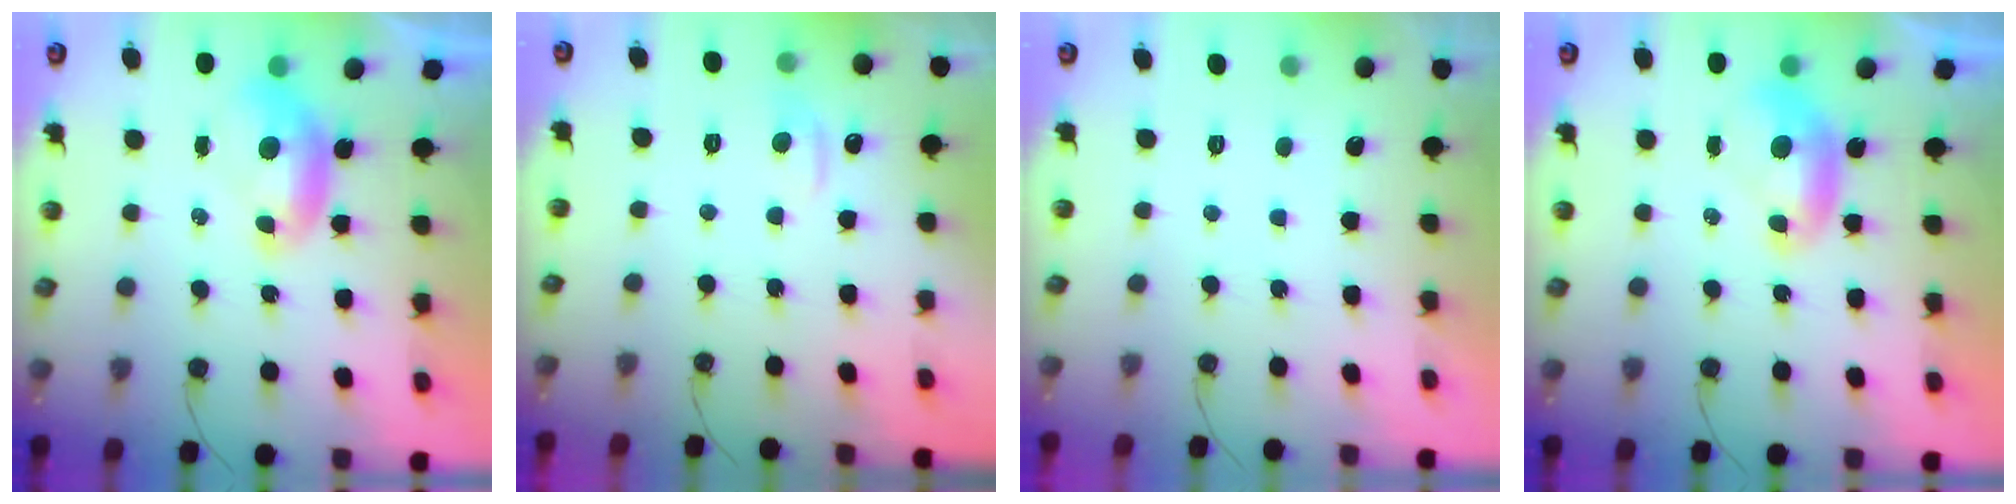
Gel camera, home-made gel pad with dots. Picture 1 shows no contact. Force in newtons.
{"total": 1.4, "press": 1.1, "slide": 0.9}
{"total": 6.1, "press": 6.1, "slide": 0.2}
{"total": 0.0}